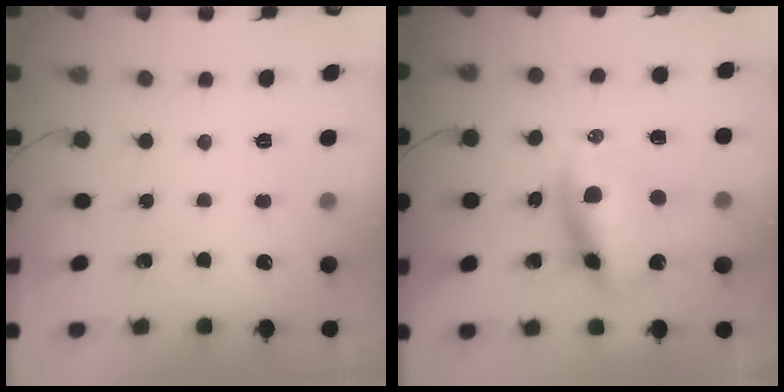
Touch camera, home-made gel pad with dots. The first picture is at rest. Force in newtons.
{"total": 12.6, "press": 12.1, "slide": 3.4}